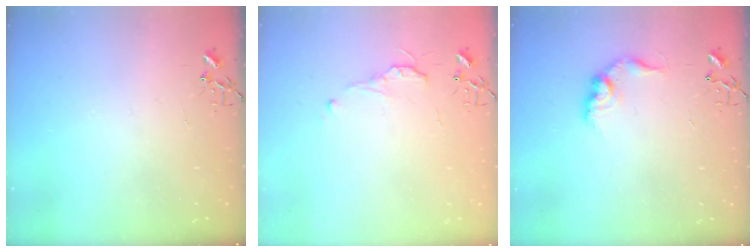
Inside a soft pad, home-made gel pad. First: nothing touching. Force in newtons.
{"total": 6.2, "press": 6.1, "slide": 0.8}
{"total": 11.0, "press": 11.0, "slide": 0.3}